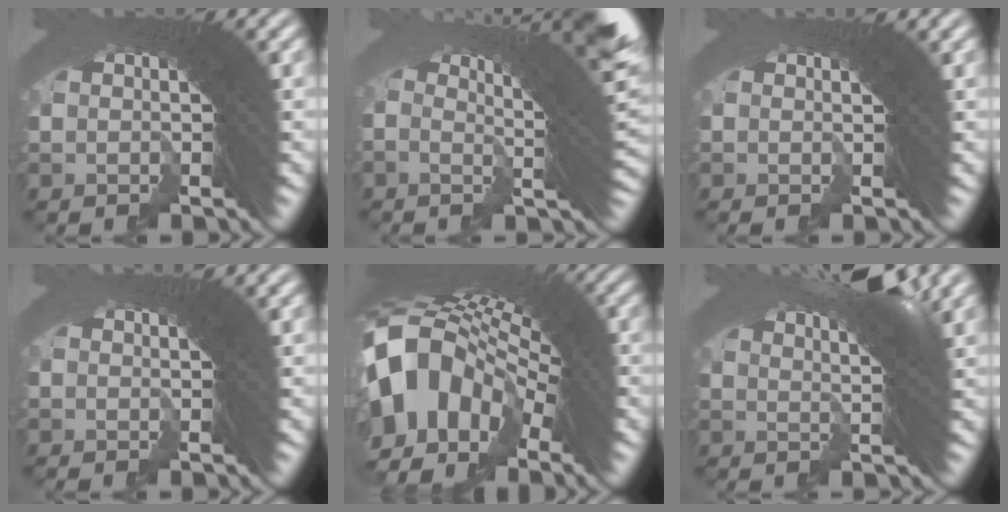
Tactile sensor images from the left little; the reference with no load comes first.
{"total": 11.3, "force": [4.0, 3.5, 10.0], "torque": [-0.113, 0.016, 0.046]}
{"total": 1.5, "force": [0.5, -0.8, 1.2], "torque": [-0.020, -0.002, 0.011]}
{"total": 1.2, "force": [0.2, -0.6, 1.0], "torque": [-0.017, -0.003, 0.007]}
{"total": 14.2, "force": [1.1, 9.3, 10.6], "torque": [-0.198, 0.011, 0.001]}
{"total": 7.7, "force": [4.7, 0.8, 6.1], "torque": [-0.067, 0.023, 0.066]}